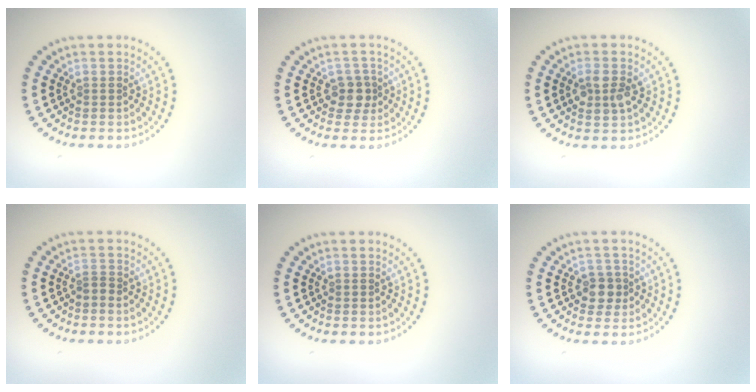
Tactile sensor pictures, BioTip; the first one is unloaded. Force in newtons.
{"total": 2.0, "press": 1.7, "slide": 1.1}
{"total": 2.6, "press": 2.5, "slide": 0.4}
{"total": 0.6, "press": 0.4, "slide": 0.5}
{"total": 0.0}
{"total": 1.9, "press": 1.6, "slide": 0.9}